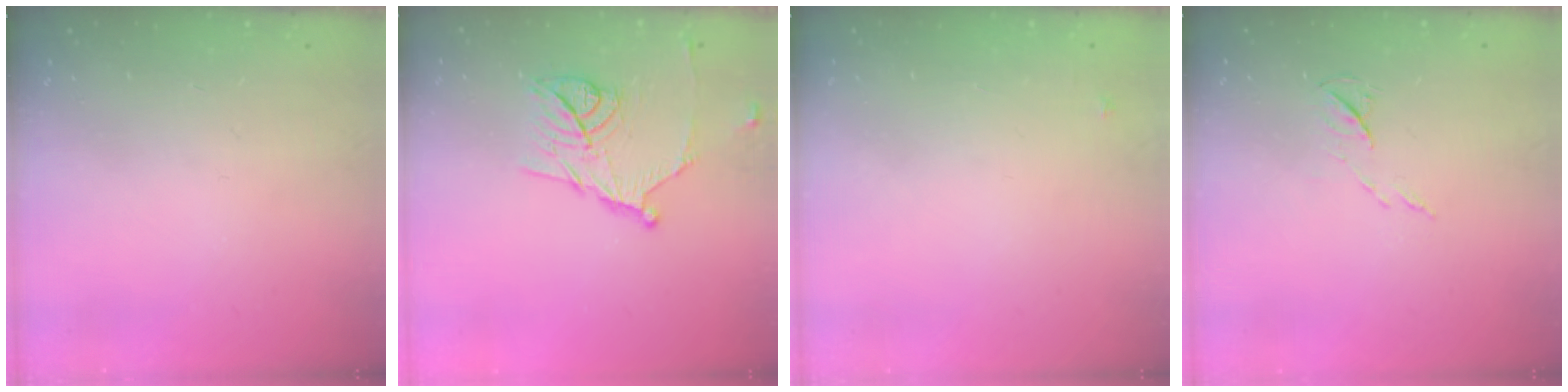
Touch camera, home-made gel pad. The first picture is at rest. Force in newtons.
{"total": 13.2, "press": 13.2, "slide": 0.3}
{"total": 3.4, "press": 3.3, "slide": 0.4}
{"total": 5.0, "press": 5.0, "slide": 0.7}